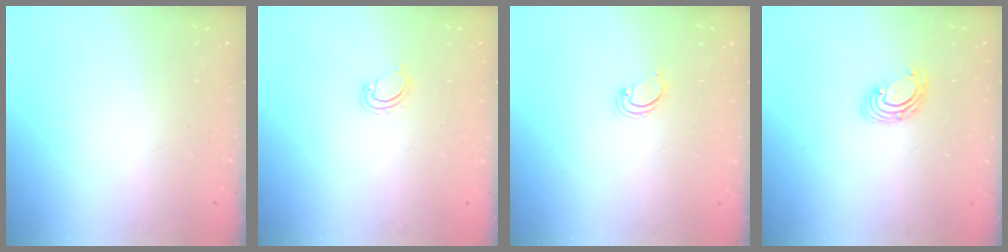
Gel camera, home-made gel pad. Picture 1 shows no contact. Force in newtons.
{"total": 2.5, "press": 2.5, "slide": 0.3}
{"total": 2.2, "press": 2.2, "slide": 0.2}
{"total": 2.8, "press": 2.8, "slide": 0.2}